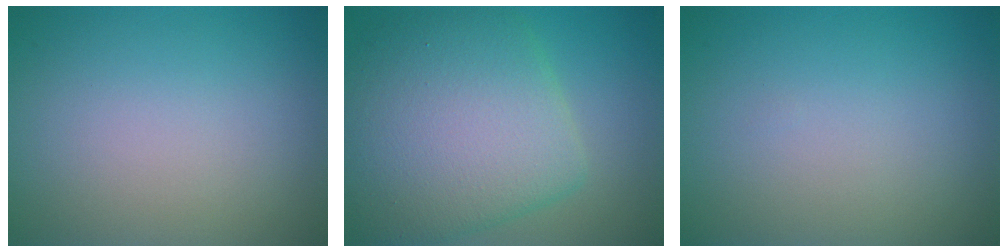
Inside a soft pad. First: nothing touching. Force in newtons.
{"total": 9.6, "press": 9.6, "slide": 0.3}
{"total": 0.0}